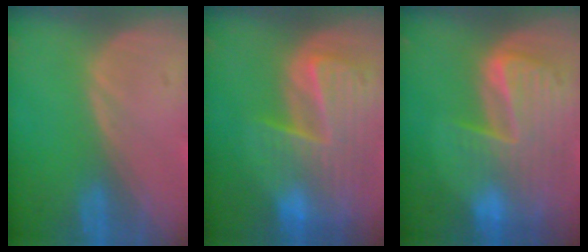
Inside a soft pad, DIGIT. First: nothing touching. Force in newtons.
{"total": 10.2, "press": 8.9, "slide": 5.0}
{"total": 9.8, "press": 8.4, "slide": 5.0}